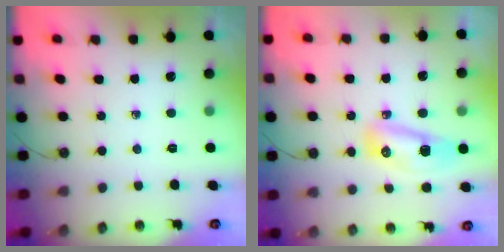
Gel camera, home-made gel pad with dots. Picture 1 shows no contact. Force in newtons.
{"total": 16.0, "press": 12.2, "slide": 10.3}